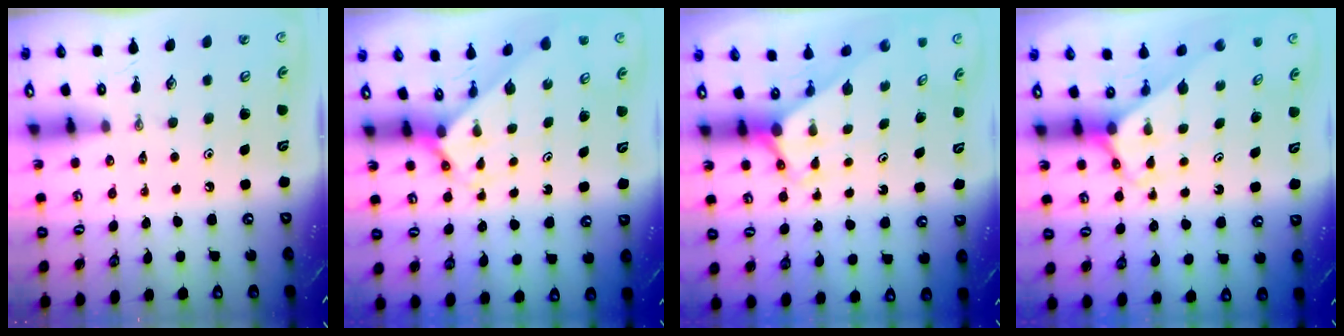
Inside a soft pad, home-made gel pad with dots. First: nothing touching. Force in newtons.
{"total": 2.3, "press": 2.3, "slide": 0.3}
{"total": 2.8, "press": 2.8, "slide": 0.0}
{"total": 2.9, "press": 2.9, "slide": 0.2}